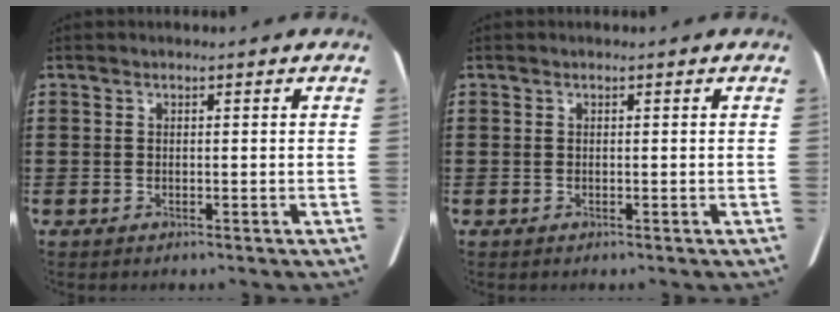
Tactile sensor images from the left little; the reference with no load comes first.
{"total": 0.0}